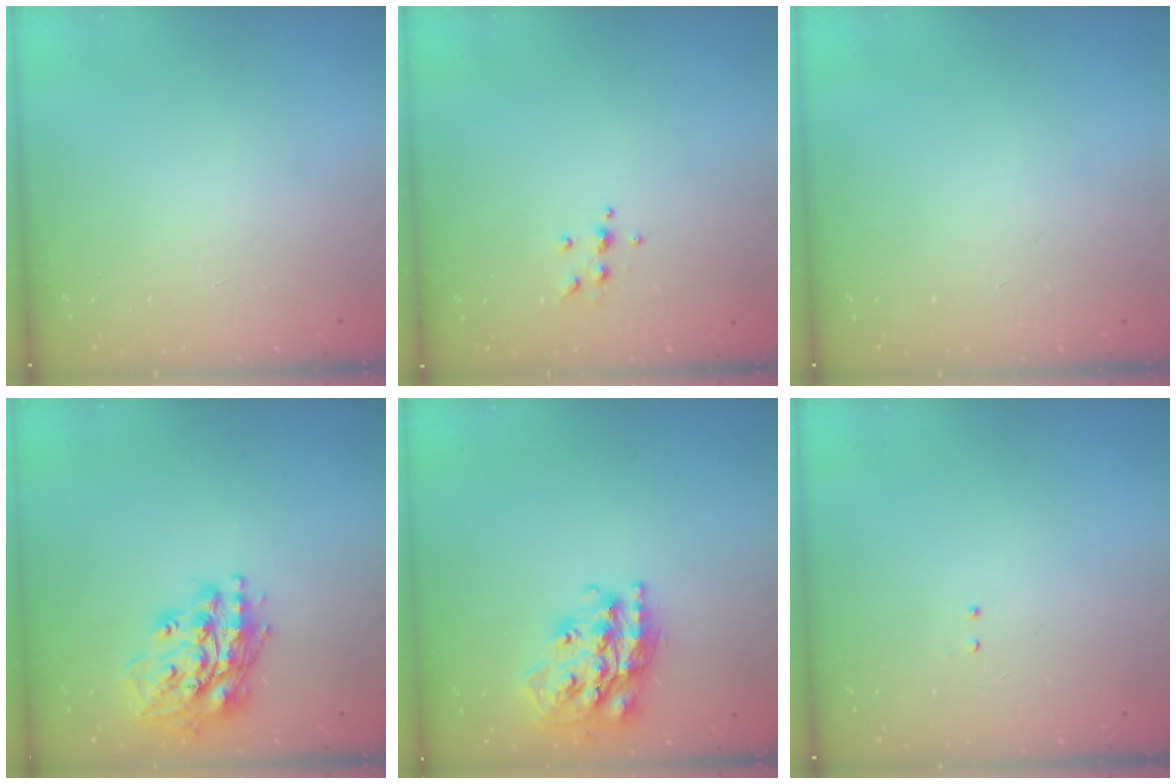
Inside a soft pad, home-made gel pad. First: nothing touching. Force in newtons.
{"total": 5.7, "press": 5.7, "slide": 0.5}
{"total": 0.0}
{"total": 17.6, "press": 17.4, "slide": 2.6}
{"total": 21.4, "press": 21.4, "slide": 1.6}
{"total": 2.1, "press": 2.0, "slide": 0.6}